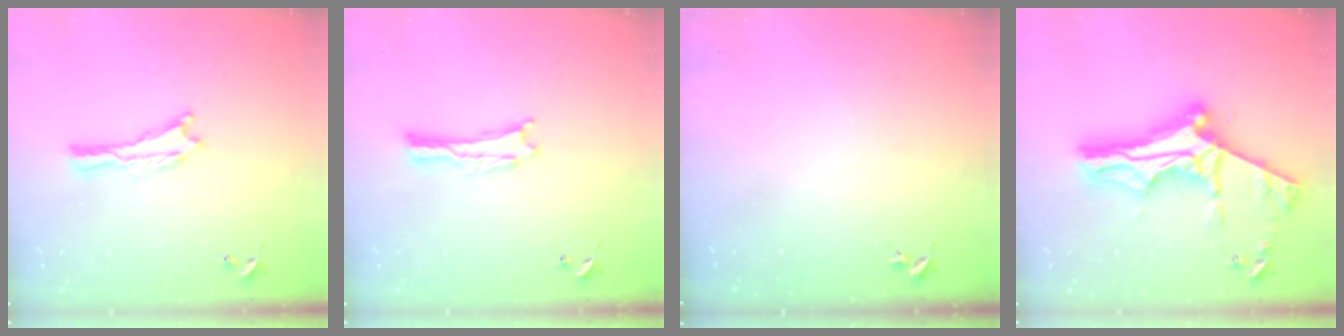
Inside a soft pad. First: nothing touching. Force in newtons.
{"total": 0.0}
{"total": 0.0}
{"total": 13.3, "press": 13.2, "slide": 1.4}